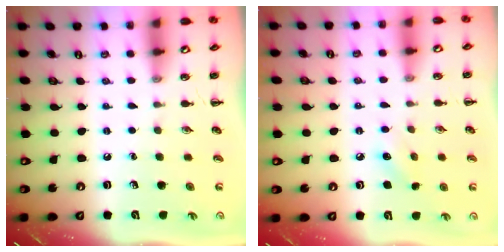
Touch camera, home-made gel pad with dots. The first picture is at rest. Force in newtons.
{"total": 7.4, "press": 7.2, "slide": 1.6}